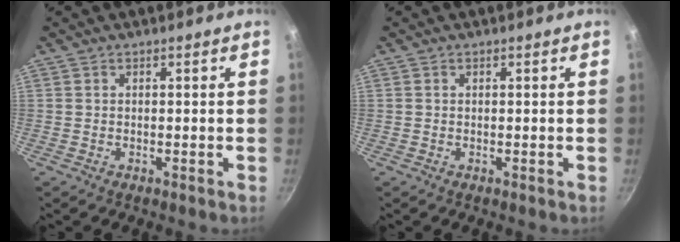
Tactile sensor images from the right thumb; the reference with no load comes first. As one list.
[{"total": 0.0}]